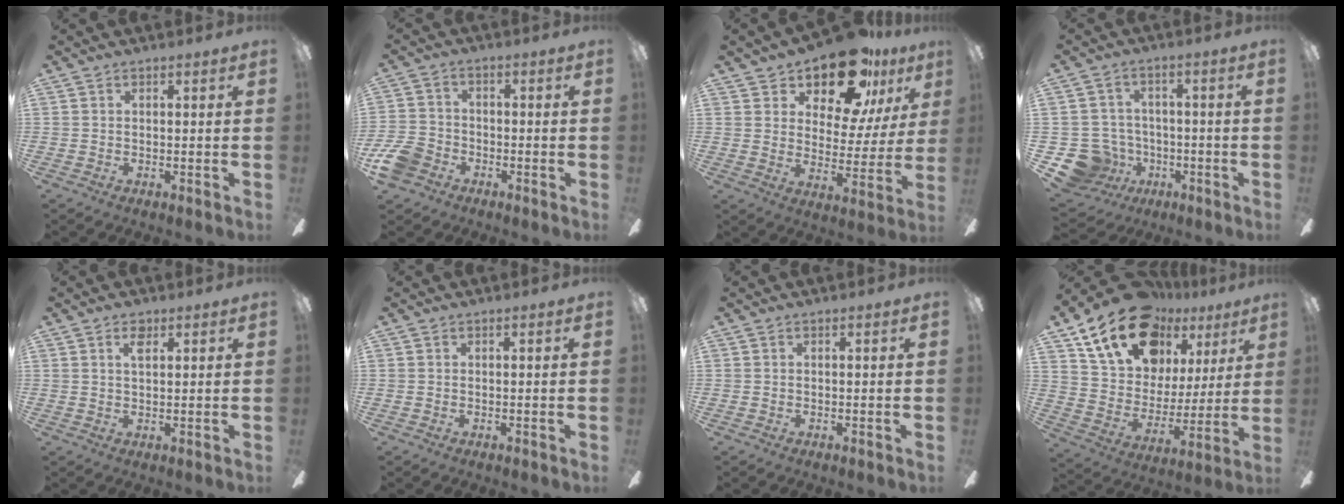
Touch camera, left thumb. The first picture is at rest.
{"total": 8.0, "force": [-4.3, 5.8, 3.4], "torque": [-0.087, 0.028, -0.084]}
{"total": 17.7, "force": [13.2, 7.7, 9.0], "torque": [-0.154, -0.079, 0.225]}
{"total": 11.1, "force": [-4.2, 9.7, 3.5], "torque": [-0.103, 0.026, -0.069]}
{"total": 3.2, "force": [1.7, 1.4, 2.3], "torque": [-0.035, -0.001, 0.026]}
{"total": 0.0}
{"total": 0.0}
{"total": 21.2, "force": [14.4, 12.3, 9.5], "torque": [-0.176, -0.077, 0.265]}